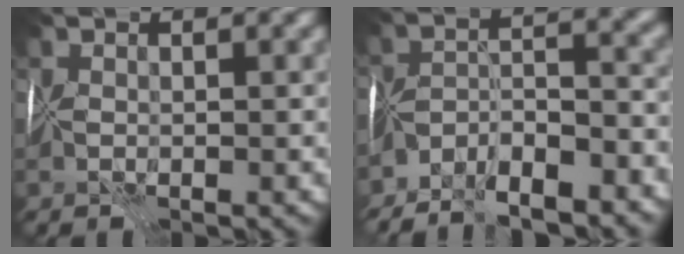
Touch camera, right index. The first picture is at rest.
{"total": 7.1, "force": [-6.1, 1.7, 3.3], "torque": [-0.043, 0.002, -0.114]}